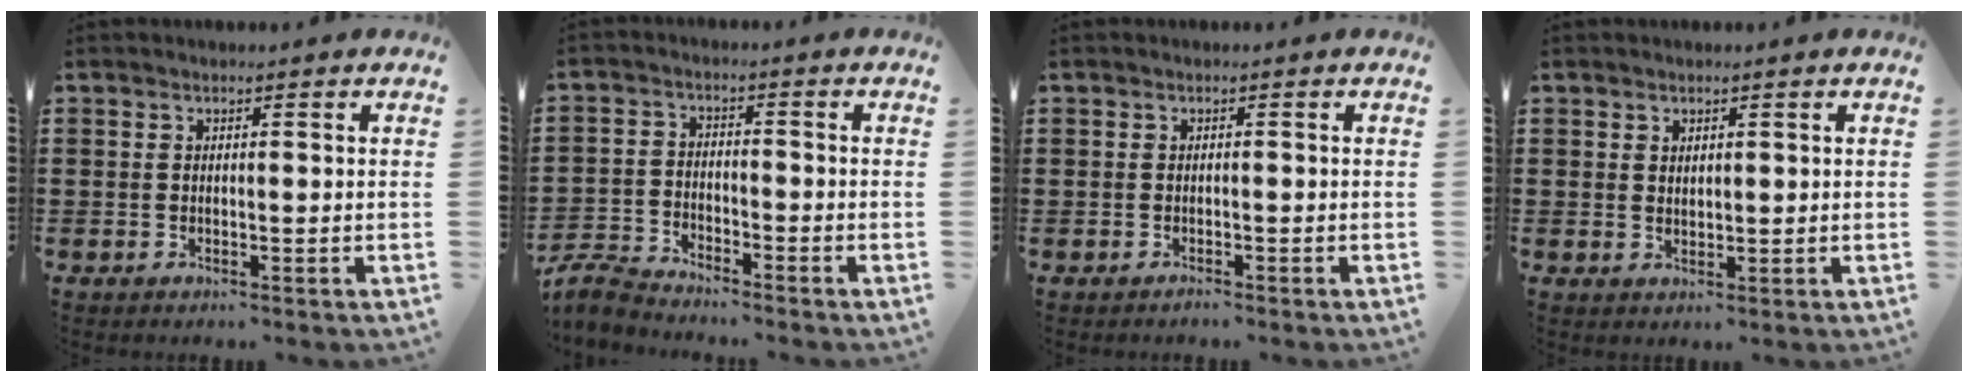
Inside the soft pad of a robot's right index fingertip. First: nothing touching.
{"total": 4.0, "force": [-3.9, 0.5, 0.5], "torque": [-0.036, -0.006, -0.088]}
{"total": 0.7, "force": [-0.7, 0.1, -0.1], "torque": [0.000, 0.002, -0.015]}
{"total": 1.3, "force": [1.1, 0.6, 0.2], "torque": [-0.005, 0.002, 0.022]}